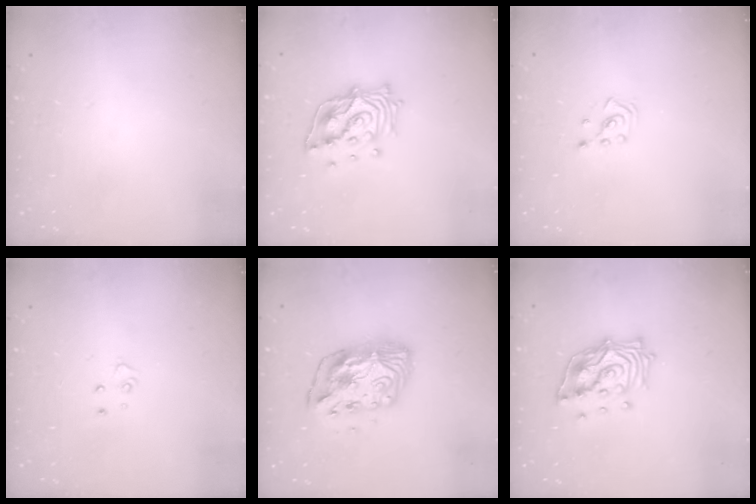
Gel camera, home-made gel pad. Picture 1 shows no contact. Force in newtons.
{"total": 15.2, "press": 15.1, "slide": 2.0}
{"total": 2.1, "press": 2.1, "slide": 0.3}
{"total": 3.2, "press": 3.2, "slide": 0.3}
{"total": 11.0, "press": 11.0, "slide": 0.5}
{"total": 15.1, "press": 15.0, "slide": 2.0}